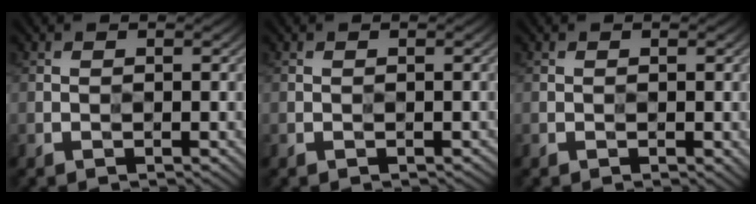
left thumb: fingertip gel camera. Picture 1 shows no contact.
{"total": 0.5, "force": [-0.4, 0.3, 0.3], "torque": [-0.002, -0.001, -0.001]}
{"total": 1.2, "force": [-0.3, 0.6, 1.1], "torque": [-0.011, -0.002, -0.001]}